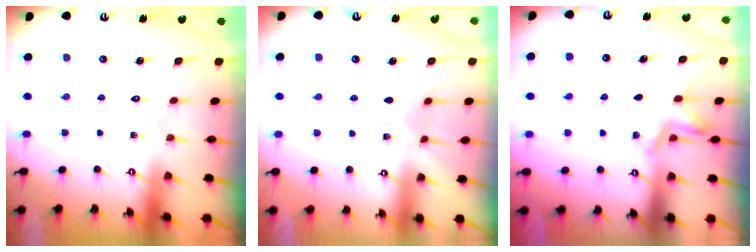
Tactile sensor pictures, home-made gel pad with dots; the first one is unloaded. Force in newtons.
{"total": 4.4, "press": 4.3, "slide": 0.5}
{"total": 2.3, "press": 2.0, "slide": 1.0}